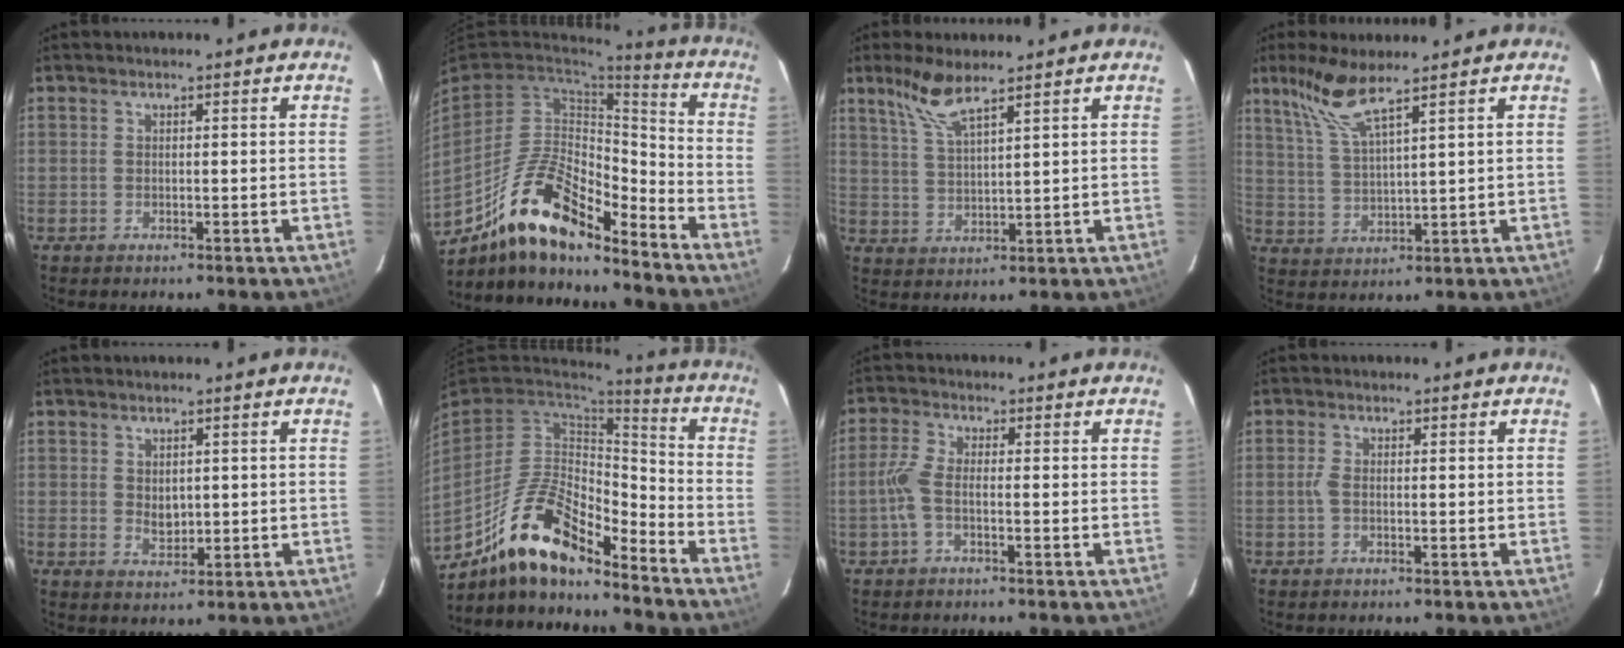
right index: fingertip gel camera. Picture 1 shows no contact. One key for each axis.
{"total": 18.1, "fx": -12.9, "fy": 6.3, "fz": 11.0, "tx": -0.215, "ty": 0.002, "tz": -0.236}
{"total": 6.6, "fx": 4.9, "fy": 1.0, "fz": 4.3, "tx": -0.093, "ty": 0.005, "tz": 0.106}
{"total": 7.8, "fx": 5.7, "fy": 0.4, "fz": 5.3, "tx": -0.114, "ty": 0.009, "tz": 0.126}
{"total": 2.8, "fx": 0.5, "fy": 2.2, "fz": 1.8, "tx": -0.026, "ty": -0.003, "tz": 0.012}
{"total": 17.2, "fx": -12.1, "fy": 5.9, "fz": 10.7, "tx": -0.214, "ty": 0.000, "tz": -0.225}
{"total": 3.6, "fx": -1.4, "fy": 1.0, "fz": 3.1, "tx": -0.079, "ty": 0.005, "tz": -0.031}
{"total": 1.5, "fx": -0.3, "fy": 0.6, "fz": 1.3, "tx": -0.029, "ty": 0.003, "tz": -0.008}